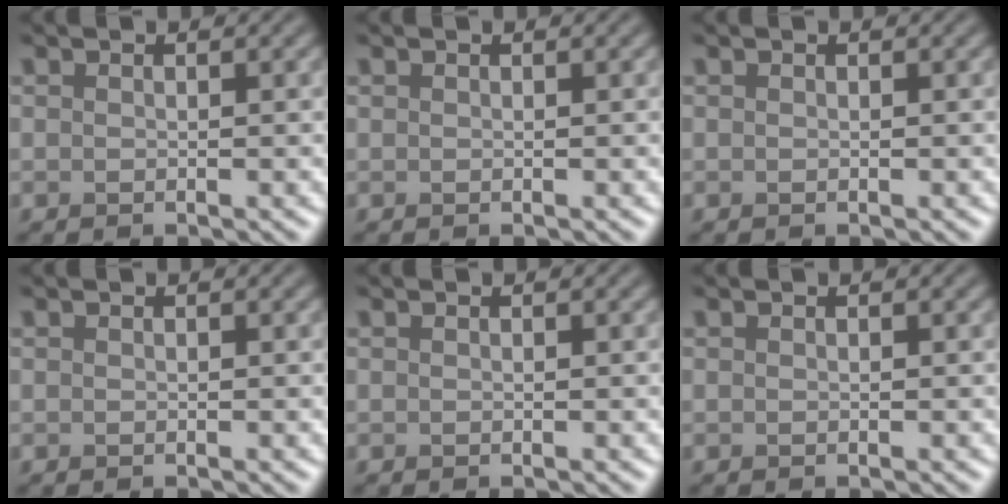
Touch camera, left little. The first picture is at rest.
{"total": 0.0}
{"total": 0.0}
{"total": 0.0}
{"total": 0.0}
{"total": 0.0}